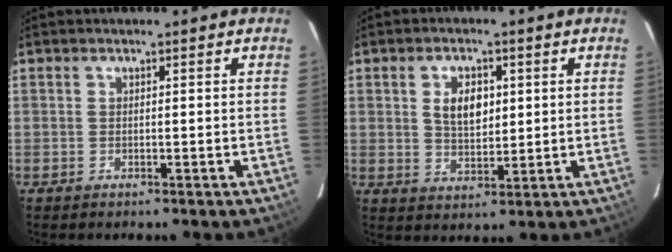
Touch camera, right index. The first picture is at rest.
{"total": 6.2, "force": [1.6, 3.7, 4.8], "torque": [-0.083, 0.005, 0.033]}